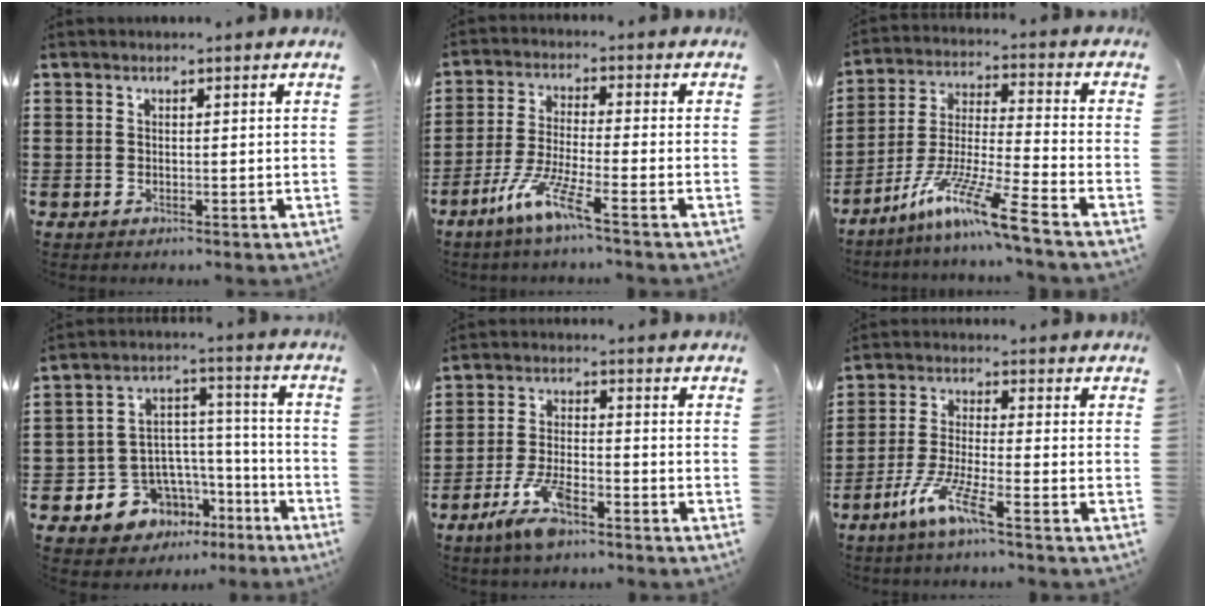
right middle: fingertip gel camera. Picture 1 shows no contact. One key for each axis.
{"total": 7.4, "fx": -4.8, "fy": 0.5, "fz": 5.5, "tx": -0.119, "ty": -0.011, "tz": -0.093}
{"total": 11.0, "fx": -8.3, "fy": -0.1, "fz": 7.2, "tx": -0.148, "ty": -0.007, "tz": -0.166}
{"total": 7.5, "fx": -4.8, "fy": 5.7, "fz": 0.5, "tx": -0.034, "ty": 0.013, "tz": -0.086}
{"total": 7.0, "fx": -4.4, "fy": 2.3, "fz": 5.0, "tx": -0.114, "ty": -0.001, "tz": -0.083}
{"total": 6.9, "fx": -4.5, "fy": 0.6, "fz": 5.2, "tx": -0.116, "ty": -0.010, "tz": -0.087}